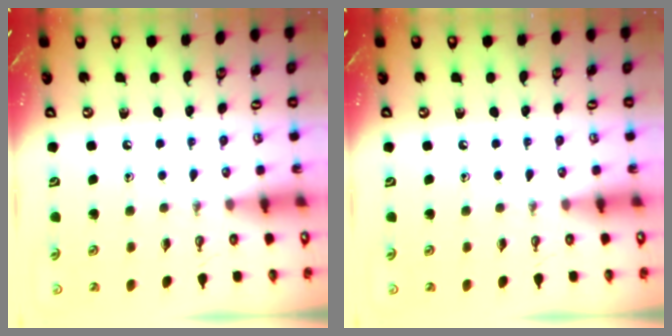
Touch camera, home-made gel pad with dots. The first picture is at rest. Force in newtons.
{"total": 0.0}